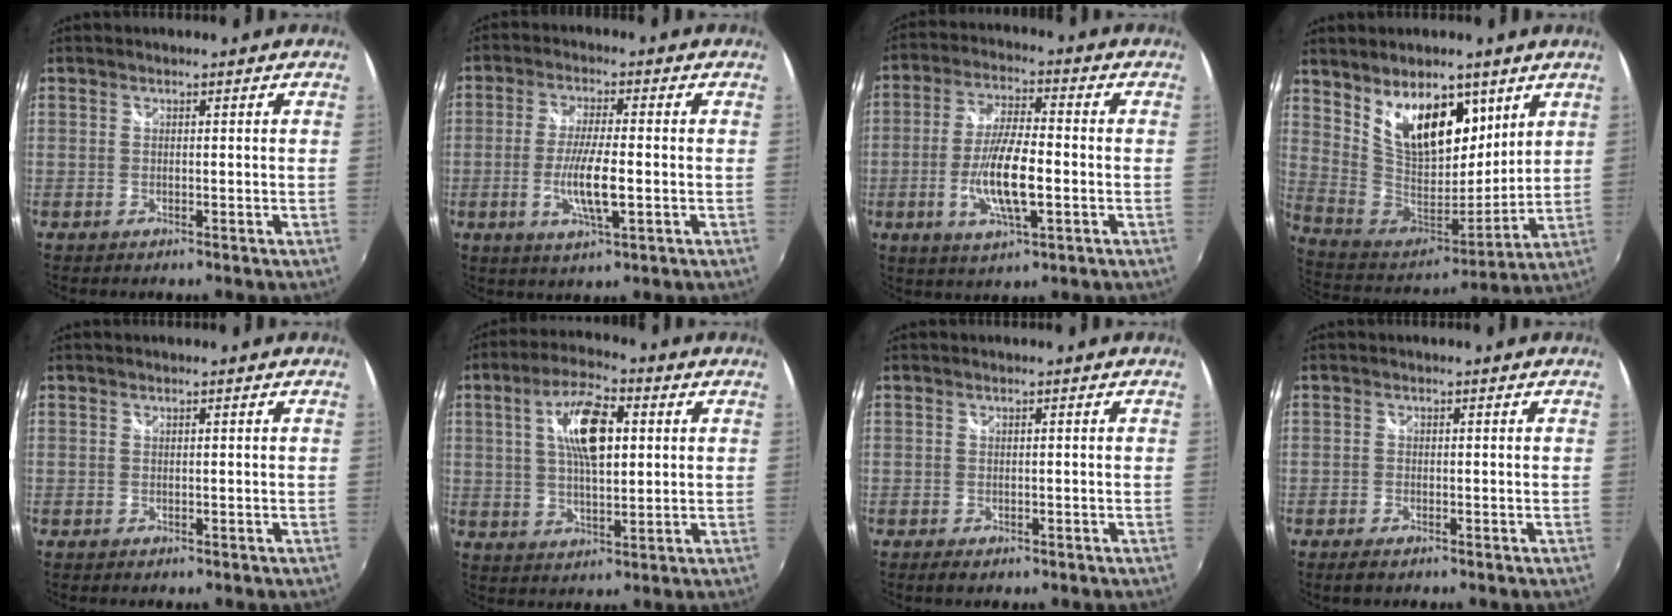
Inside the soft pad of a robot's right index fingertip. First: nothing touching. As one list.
[{"total": 8.1, "force": [-1.8, 1.2, 7.8], "torque": [-0.151, -0.012, -0.034]}, {"total": 11.1, "force": [-2.8, 2.8, 10.3], "torque": [-0.205, -0.007, -0.052]}, {"total": 18.5, "force": [8.9, 10.1, 12.7], "torque": [-0.232, -0.001, 0.174]}, {"total": 0.0}, {"total": 11.0, "force": [2.7, 4.2, 9.8], "torque": [-0.177, 0.012, 0.047]}, {"total": 1.9, "force": [-1.1, 1.1, 1.1], "torque": [-0.021, -0.007, -0.015]}, {"total": 2.0, "force": [-1.5, 0.9, 1.0], "torque": [-0.022, -0.009, -0.028]}]